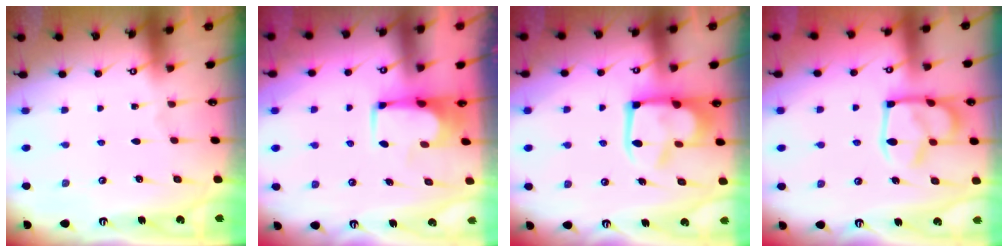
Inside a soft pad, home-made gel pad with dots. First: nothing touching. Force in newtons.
{"total": 1.5, "press": 1.5, "slide": 0.1}
{"total": 15.2, "press": 15.1, "slide": 1.4}
{"total": 9.0, "press": 8.9, "slide": 1.2}